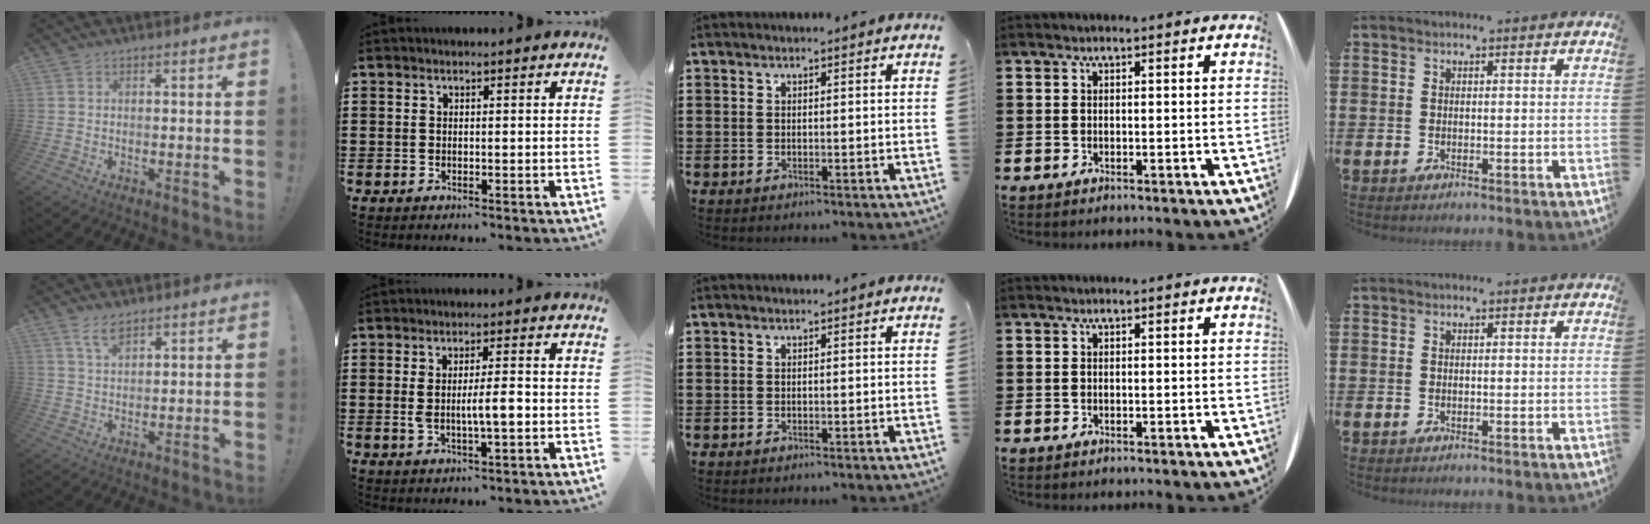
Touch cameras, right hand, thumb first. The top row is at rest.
{"thumb": {"total": 5.1, "force": [3.6, 2.1, 3.1], "torque": [-0.052, -0.017, 0.064]}, "index": {"total": 5.3, "force": [-0.5, 1.1, 5.1], "torque": [-0.097, -0.002, -0.012]}}